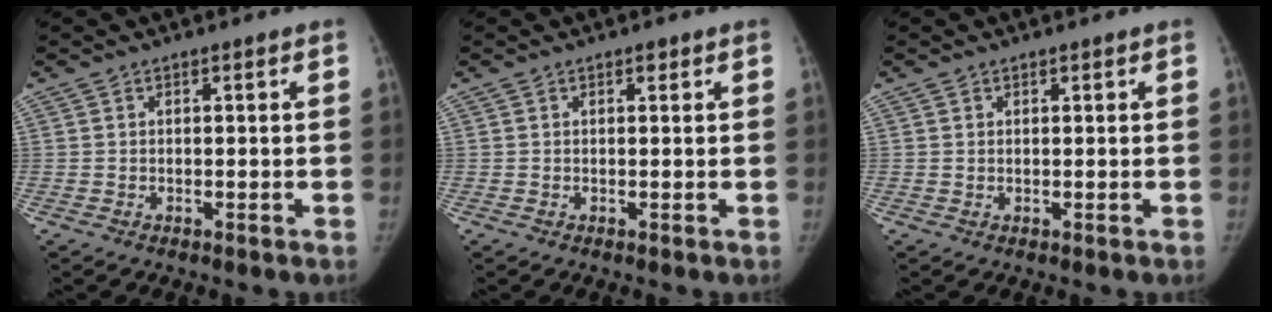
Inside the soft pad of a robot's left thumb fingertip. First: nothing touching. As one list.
[{"total": 0.8, "force": [0.5, 0.4, 0.5], "torque": [-0.004, -0.002, 0.006]}, {"total": 0.5, "force": [0.4, 0.4, 0.0], "torque": [0.004, -0.001, 0.004]}]